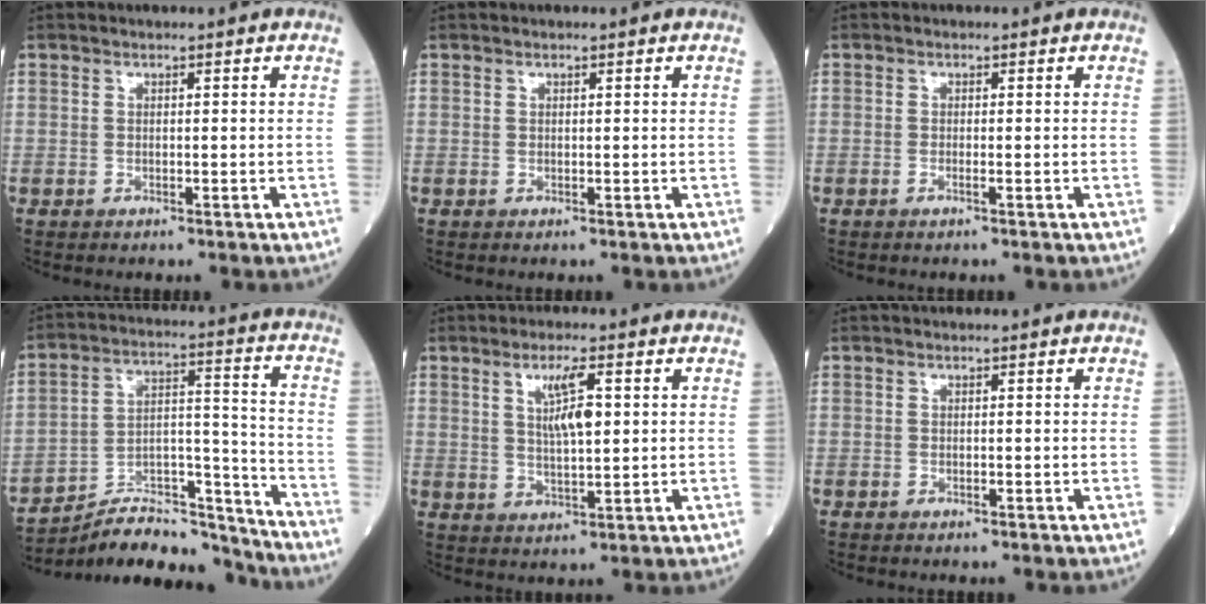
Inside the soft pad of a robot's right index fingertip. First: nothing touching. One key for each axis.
{"total": 0.0}
{"total": 0.7, "fx": -0.4, "fy": -0.1, "fz": 0.6, "tx": -0.013, "ty": -0.001, "tz": -0.007}
{"total": 16.1, "fx": -15.6, "fy": 2.3, "fz": 3.2, "tx": -0.046, "ty": 0.047, "tz": -0.257}
{"total": 5.9, "fx": 1.9, "fy": 1.1, "fz": 5.5, "tx": -0.103, "ty": 0.000, "tz": 0.037}
{"total": 0.0}